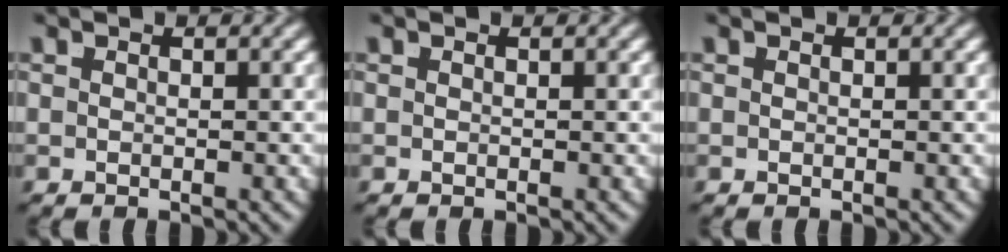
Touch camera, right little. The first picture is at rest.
{"total": 0.0}
{"total": 0.0}